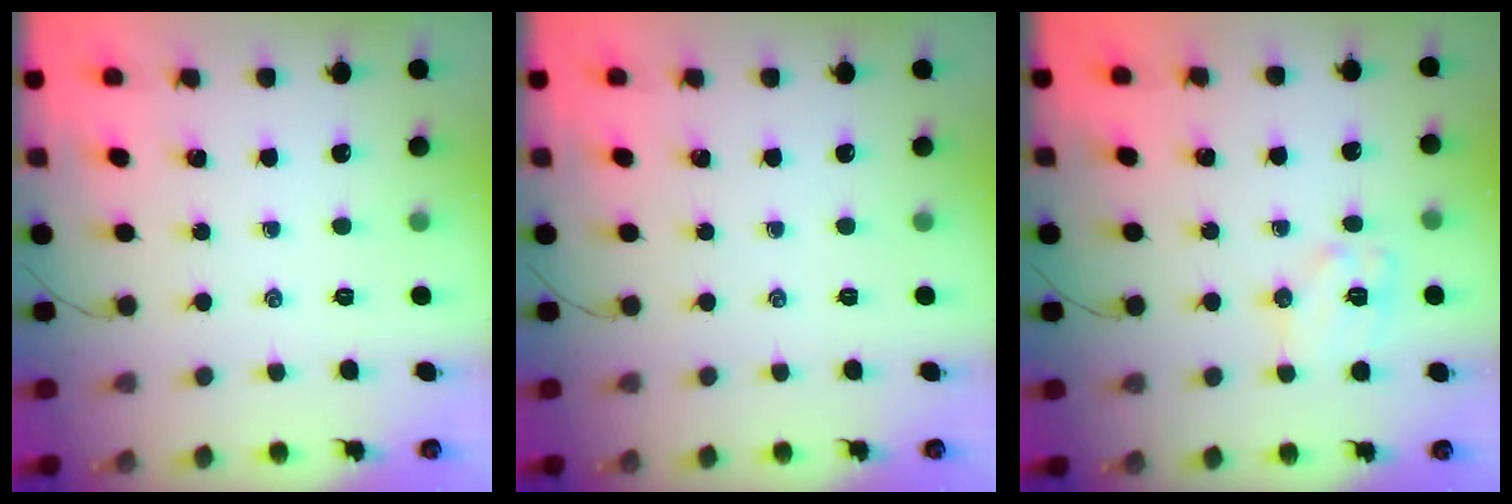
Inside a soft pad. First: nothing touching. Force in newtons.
{"total": 0.0}
{"total": 10.0, "press": 10.0, "slide": 0.5}